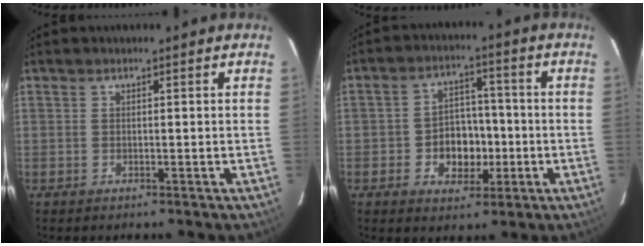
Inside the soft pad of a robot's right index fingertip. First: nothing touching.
{"total": 8.0, "force": [-2.4, 6.4, 4.2], "torque": [-0.091, 0.016, -0.027]}